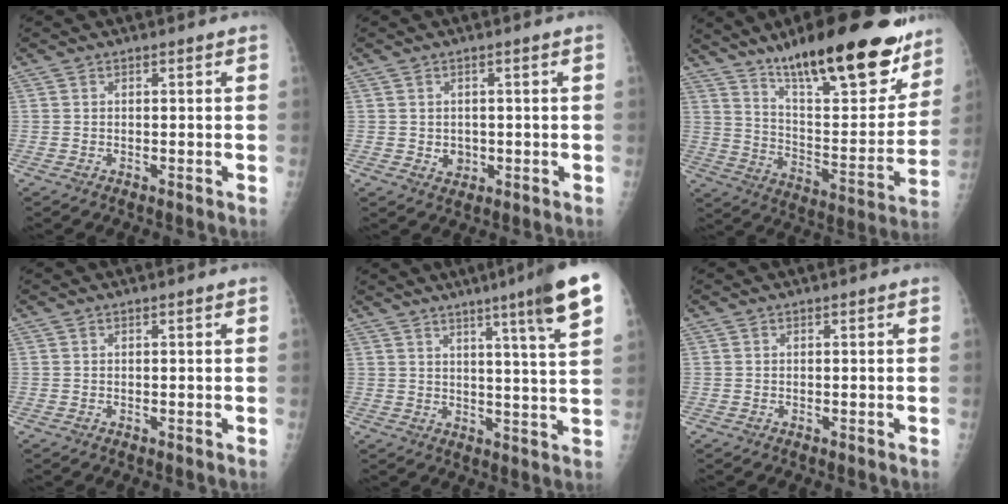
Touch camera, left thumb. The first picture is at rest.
{"total": 2.4, "force": [-0.2, 2.0, 1.2], "torque": [-0.008, 0.001, 0.003]}
{"total": 27.8, "force": [19.2, 8.0, 18.5], "torque": [-0.236, -0.077, 0.297]}
{"total": 0.0}
{"total": 12.2, "force": [6.9, -0.2, 10.0], "torque": [-0.142, -0.031, 0.089]}
{"total": 0.0}